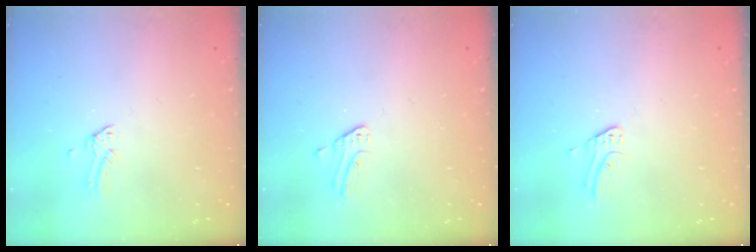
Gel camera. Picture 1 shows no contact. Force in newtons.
{"total": 2.1, "press": 2.1, "slide": 0.2}
{"total": 2.8, "press": 2.8, "slide": 0.2}